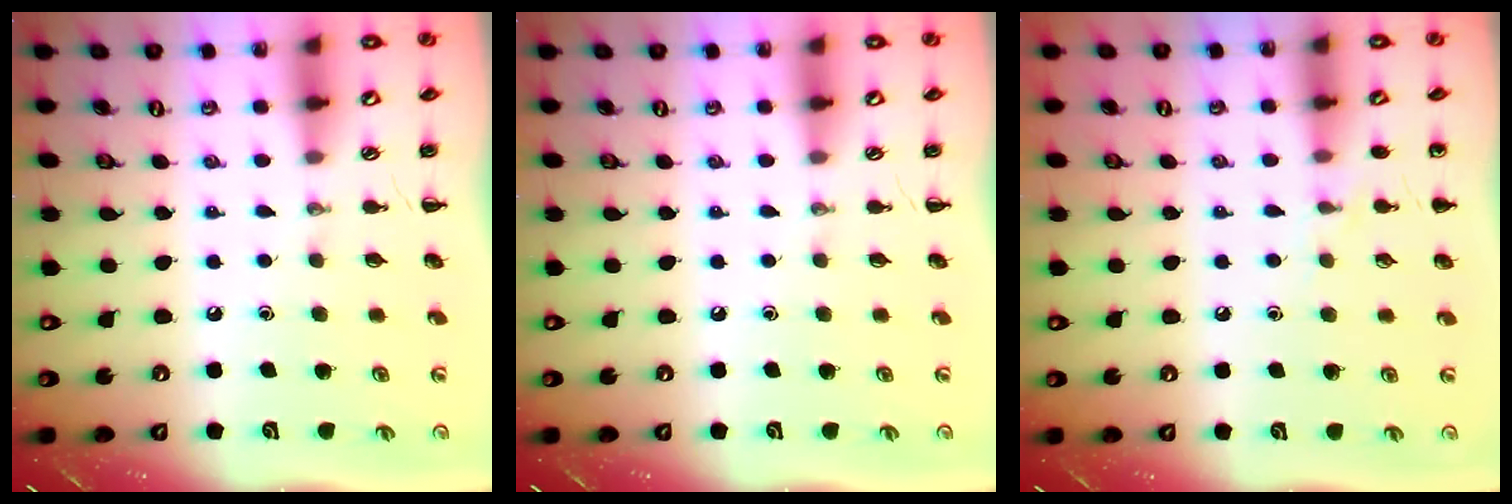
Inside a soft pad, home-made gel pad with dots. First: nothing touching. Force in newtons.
{"total": 0.0}
{"total": 5.3, "press": 5.0, "slide": 1.6}